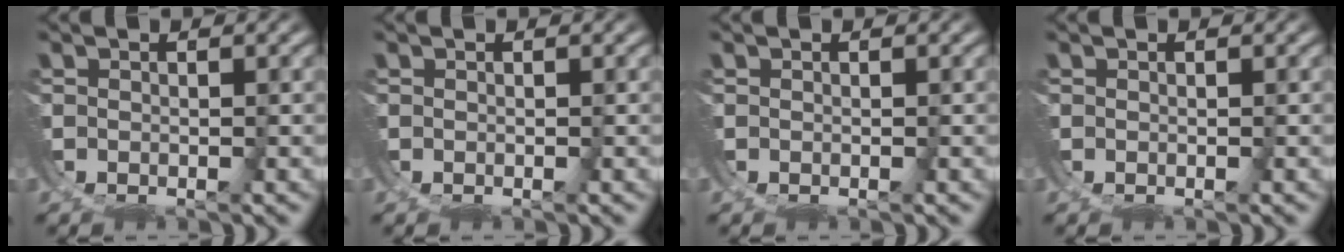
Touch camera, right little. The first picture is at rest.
{"total": 0.0}
{"total": 0.0}
{"total": 0.0}